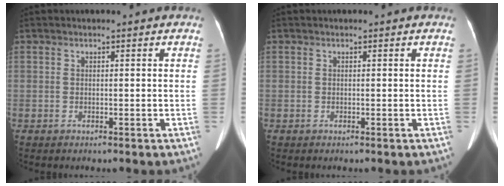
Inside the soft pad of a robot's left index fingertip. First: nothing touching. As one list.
[{"total": 0.0}]